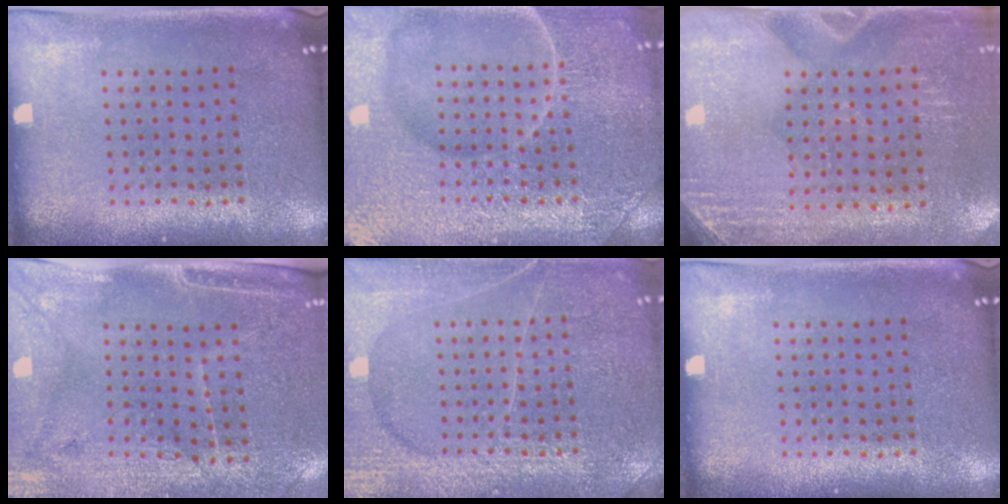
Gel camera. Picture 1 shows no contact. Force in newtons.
{"total": 7.2, "press": 7.1, "slide": 0.9}
{"total": 2.8, "press": 2.5, "slide": 1.3}
{"total": 3.0, "press": 2.8, "slide": 1.3}
{"total": 5.8, "press": 5.7, "slide": 0.8}
{"total": 0.0}